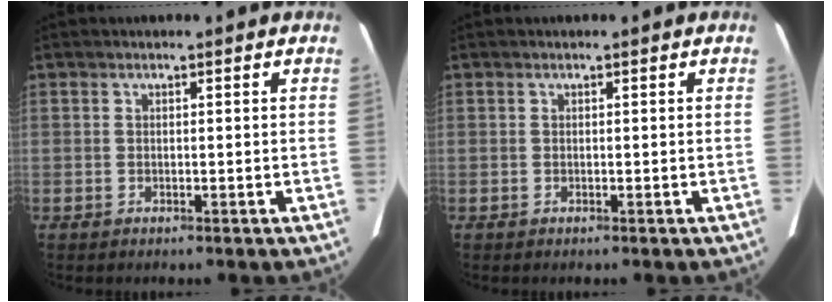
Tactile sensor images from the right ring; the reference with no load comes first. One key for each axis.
{"total": 0.0}